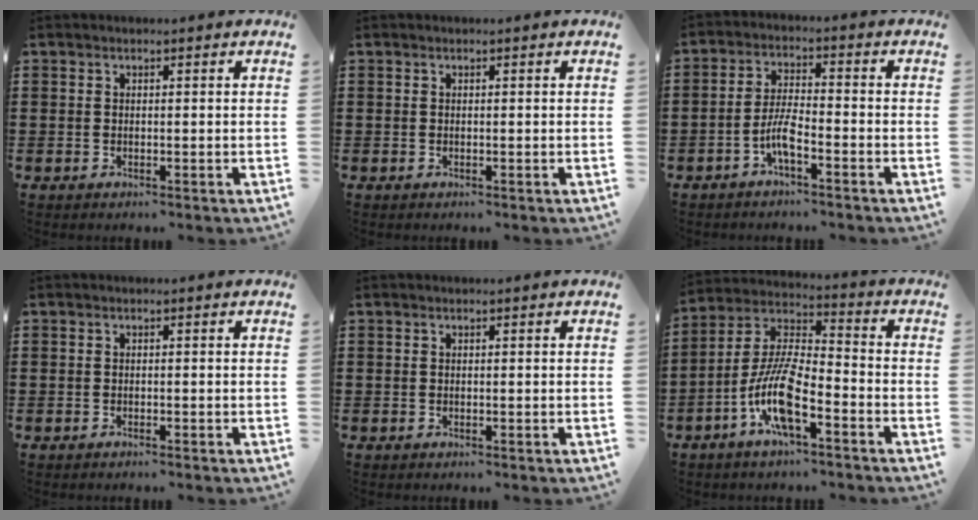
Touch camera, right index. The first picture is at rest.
{"total": 0.0}
{"total": 5.1, "force": [-2.8, 1.0, 4.2], "torque": [-0.107, -0.010, -0.058]}
{"total": 0.6, "force": [-0.6, -0.1, 0.1], "torque": [-0.003, -0.004, -0.012]}
{"total": 0.0}
{"total": 10.9, "force": [-5.6, 2.9, 8.9], "torque": [-0.208, -0.012, -0.110]}